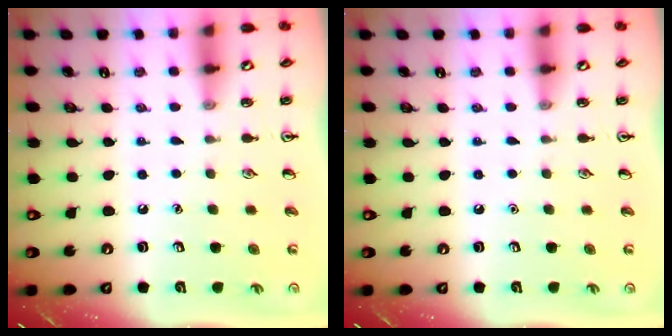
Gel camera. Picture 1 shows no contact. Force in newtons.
{"total": 0.0}